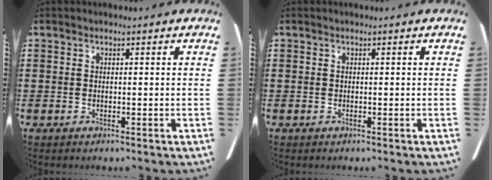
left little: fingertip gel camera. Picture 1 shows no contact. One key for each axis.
{"total": 0.0}